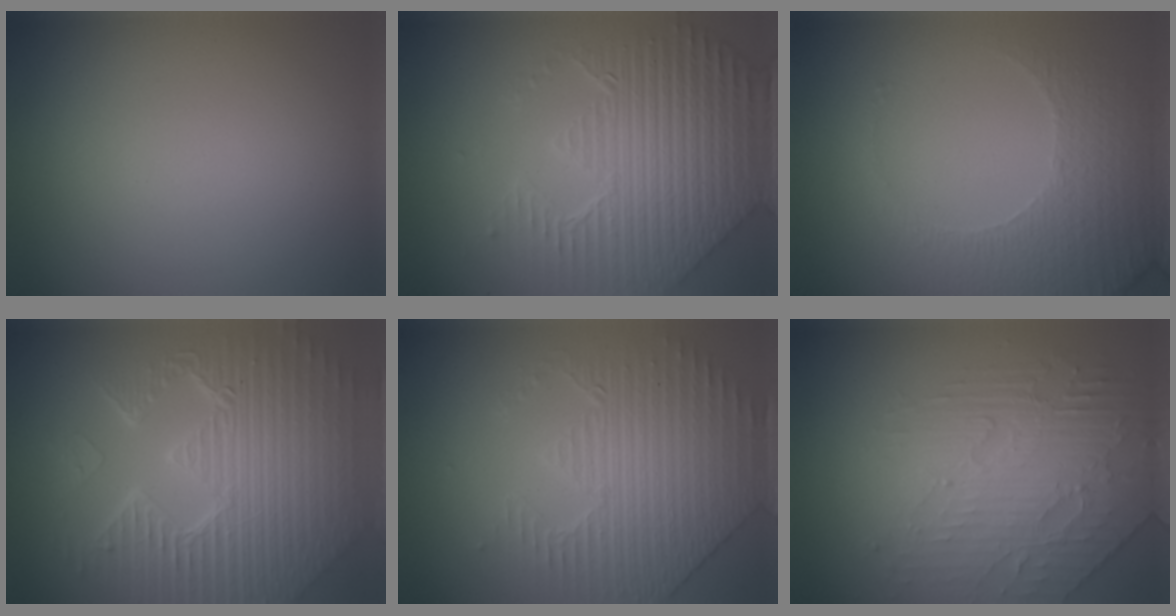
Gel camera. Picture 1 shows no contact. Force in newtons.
{"total": 8.2, "press": 5.9, "slide": 5.6}
{"total": 4.8, "press": 3.5, "slide": 3.4}
{"total": 10.7, "press": 6.9, "slide": 8.1}
{"total": 4.2, "press": 3.8, "slide": 1.8}
{"total": 4.3, "press": 4.0, "slide": 1.7}